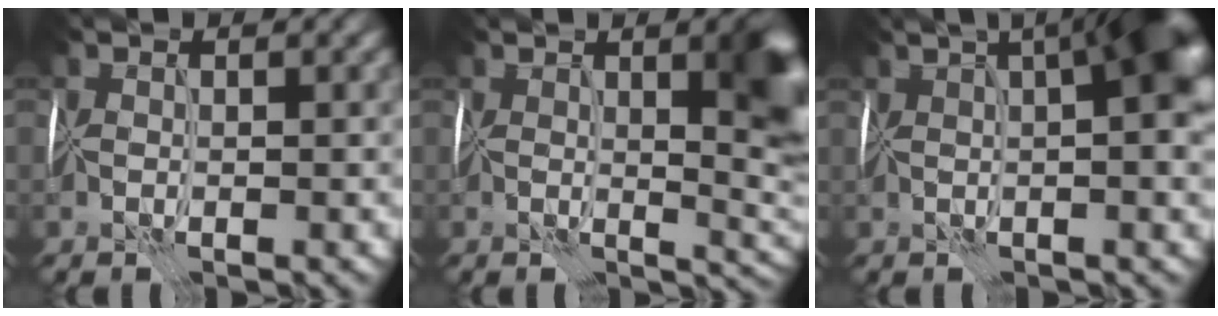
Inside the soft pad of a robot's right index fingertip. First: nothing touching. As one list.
[{"total": 7.3, "force": [1.5, 2.5, 6.7], "torque": [-0.065, 0.000, 0.026]}, {"total": 12.0, "force": [2.6, 4.9, 10.7], "torque": [-0.101, 0.038, 0.029]}]